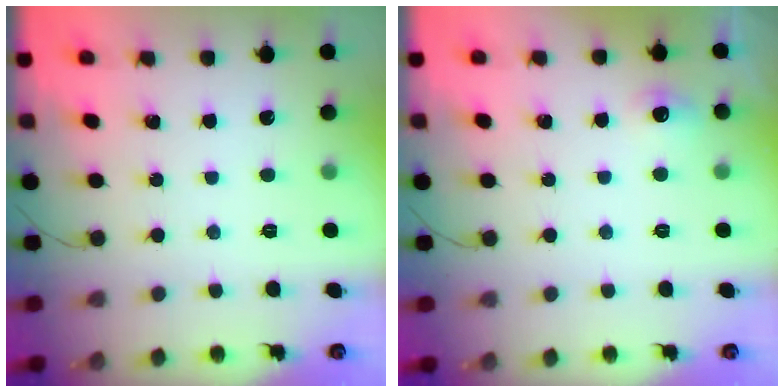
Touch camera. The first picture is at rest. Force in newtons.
{"total": 5.8, "press": 5.5, "slide": 1.7}